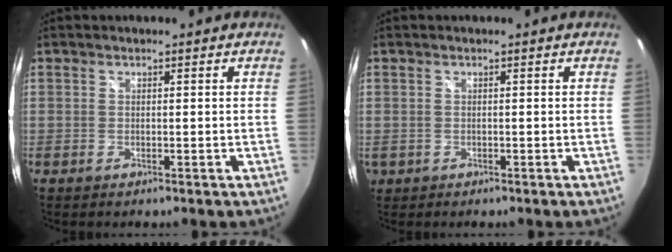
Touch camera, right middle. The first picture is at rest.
{"total": 1.7, "force": [-0.4, 1.5, 0.6], "torque": [-0.014, -0.004, -0.003]}